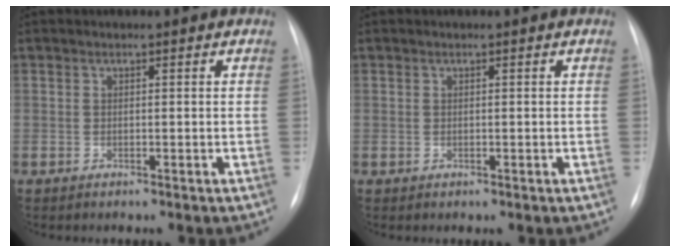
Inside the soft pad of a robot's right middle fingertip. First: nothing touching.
{"total": 0.0}